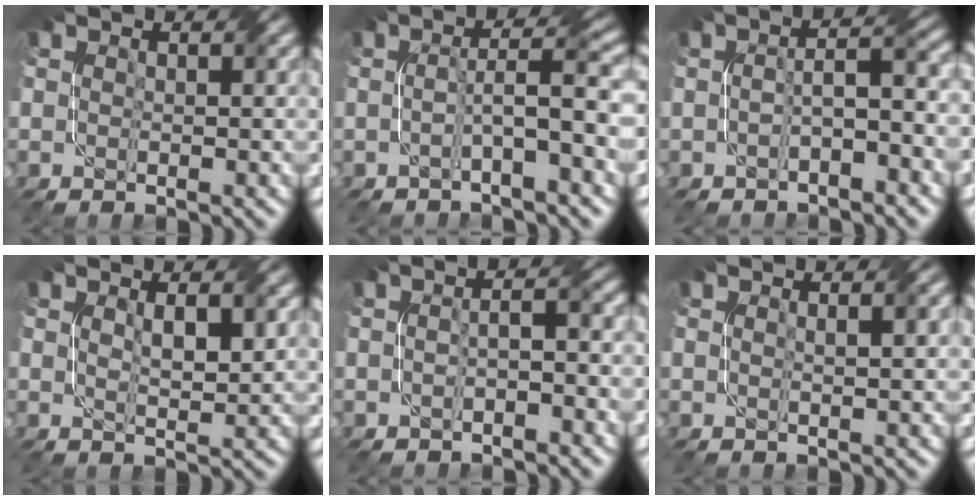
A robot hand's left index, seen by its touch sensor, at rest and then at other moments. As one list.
[{"total": 4.3, "force": [-0.9, 0.4, 4.2], "torque": [-0.072, 0.020, -0.023]}, {"total": 3.3, "force": [-1.1, 0.7, 3.0], "torque": [-0.054, 0.012, -0.020]}, {"total": 2.2, "force": [0.8, 0.6, 1.9], "torque": [-0.038, 0.000, 0.020]}, {"total": 2.2, "force": [-0.9, 0.4, 1.9], "torque": [-0.035, 0.008, -0.017]}, {"total": 2.1, "force": [0.6, 0.7, 1.9], "torque": [-0.019, 0.007, 0.003]}]